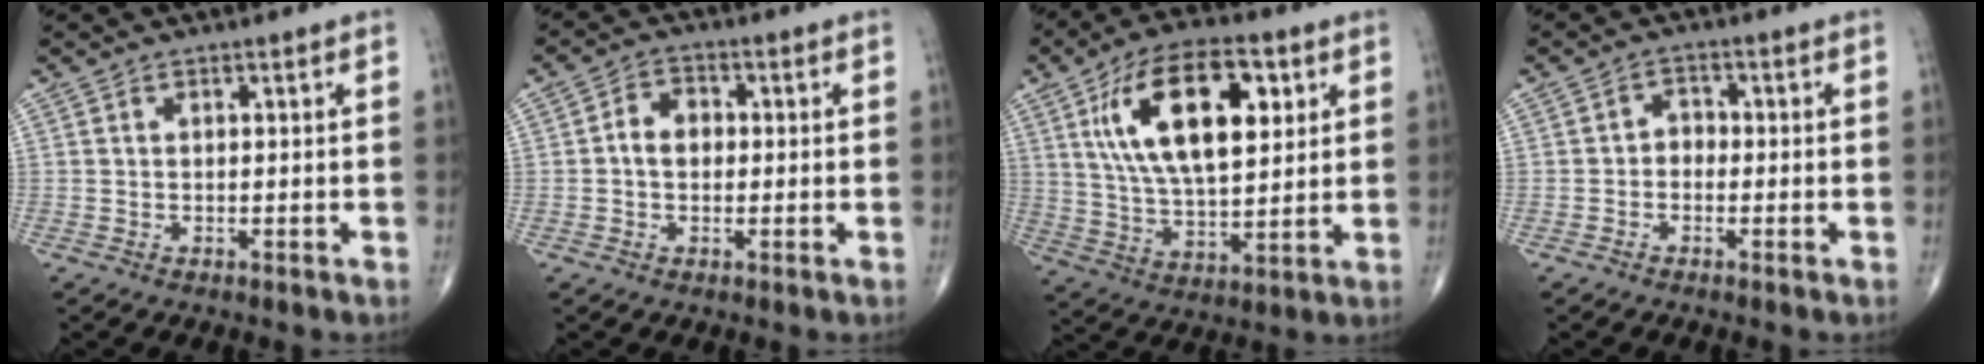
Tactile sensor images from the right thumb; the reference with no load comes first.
{"total": 4.5, "force": [-0.1, 3.5, 2.9], "torque": [-0.039, 0.016, -0.009]}
{"total": 19.7, "force": [6.6, 9.2, 16.1], "torque": [-0.255, -0.012, 0.115]}
{"total": 2.4, "force": [-0.8, 1.9, 1.2], "torque": [-0.002, 0.012, -0.024]}